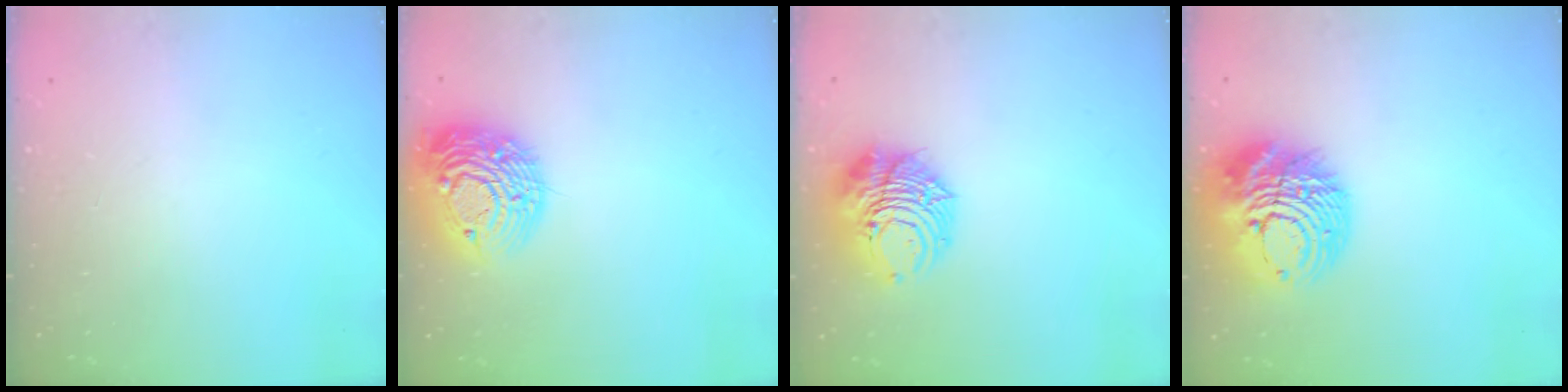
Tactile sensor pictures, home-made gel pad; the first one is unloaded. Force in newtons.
{"total": 18.2, "press": 18.1, "slide": 1.5}
{"total": 10.6, "press": 10.5, "slide": 1.2}
{"total": 17.8, "press": 17.7, "slide": 2.0}